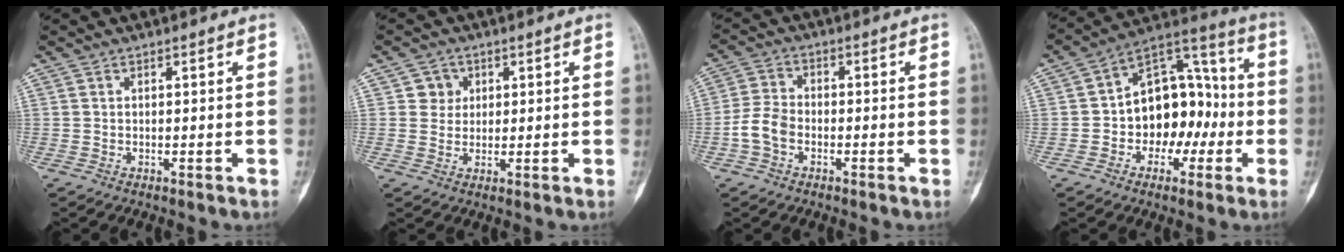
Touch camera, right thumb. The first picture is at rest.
{"total": 3.6, "force": [1.1, 3.4, 0.4], "torque": [0.018, 0.000, 0.013]}
{"total": 5.7, "force": [-2.0, 4.0, 3.5], "torque": [-0.068, 0.019, -0.045]}
{"total": 15.4, "force": [-2.4, 10.8, 10.7], "torque": [-0.111, 0.052, -0.046]}